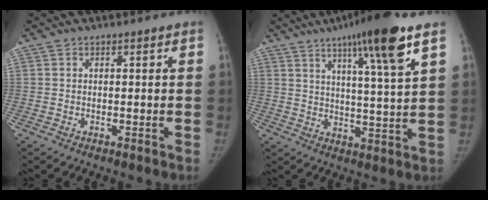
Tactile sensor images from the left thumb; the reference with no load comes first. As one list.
[{"total": 15.7, "force": [9.1, 1.2, 12.7], "torque": [-0.193, -0.036, 0.139]}]